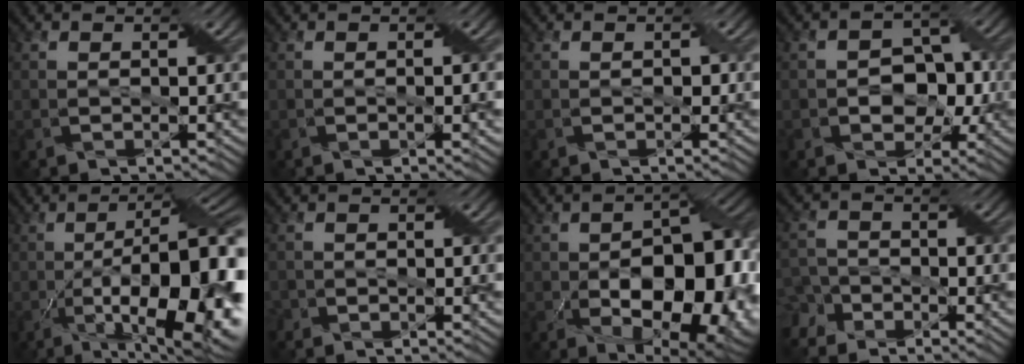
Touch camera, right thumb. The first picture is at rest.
{"total": 2.2, "force": [-0.4, 0.5, 2.1], "torque": [-0.032, -0.001, -0.005]}
{"total": 0.8, "force": [-0.1, 0.7, 0.3], "torque": [-0.001, 0.000, -0.002]}
{"total": 5.8, "force": [-1.3, 4.6, 3.4], "torque": [-0.044, 0.004, -0.030]}
{"total": 20.0, "force": [-5.9, 7.2, 17.7], "torque": [-0.247, -0.005, -0.095]}
{"total": 2.6, "force": [-1.9, 1.2, 1.3], "torque": [-0.022, -0.005, -0.036]}
{"total": 15.1, "force": [-3.8, 8.9, 11.7], "torque": [-0.152, -0.037, -0.044]}
{"total": 5.2, "force": [-3.8, 3.1, 1.7], "torque": [-0.035, -0.004, -0.083]}